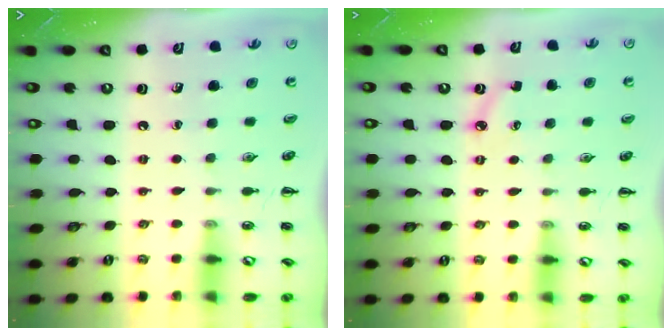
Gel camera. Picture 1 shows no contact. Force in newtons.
{"total": 2.8, "press": 2.7, "slide": 0.7}